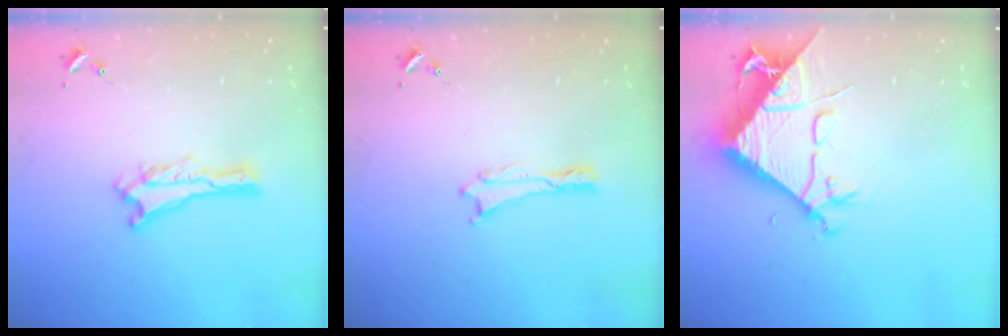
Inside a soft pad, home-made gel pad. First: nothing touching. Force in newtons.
{"total": 0.0}
{"total": 10.1, "press": 10.0, "slide": 1.2}